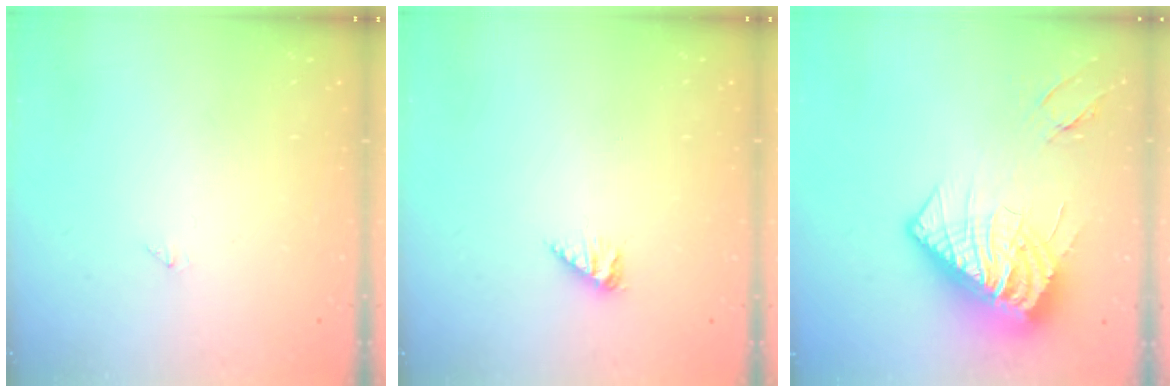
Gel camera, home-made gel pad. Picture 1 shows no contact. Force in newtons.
{"total": 3.4, "press": 3.4, "slide": 0.5}
{"total": 16.8, "press": 16.8, "slide": 1.7}